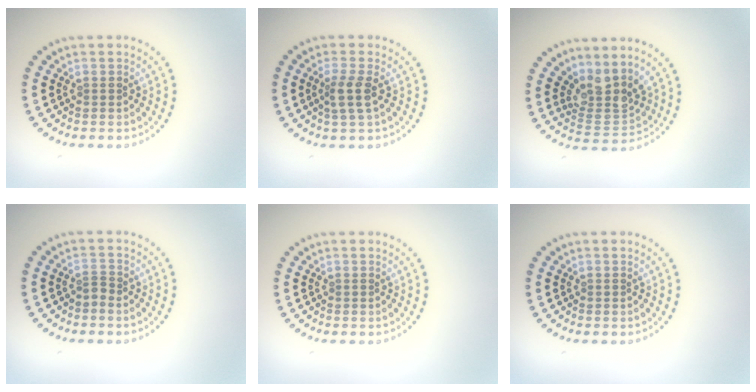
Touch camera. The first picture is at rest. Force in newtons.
{"total": 2.1, "press": 1.7, "slide": 1.1}
{"total": 3.7, "press": 2.7, "slide": 2.5}
{"total": 0.6, "press": 0.3, "slide": 0.5}
{"total": 0.0}
{"total": 0.0}